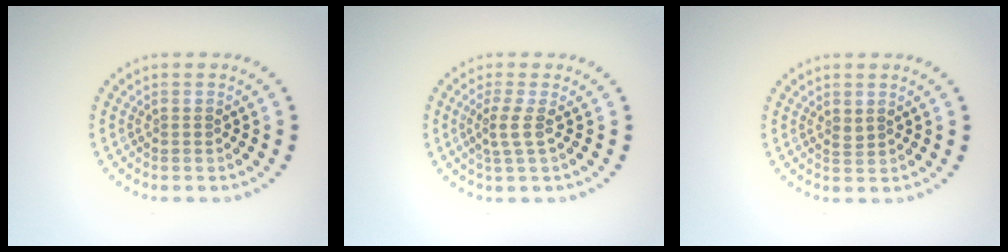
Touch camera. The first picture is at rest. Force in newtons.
{"total": 1.8, "press": 1.3, "slide": 1.2}
{"total": 0.6, "press": 0.5, "slide": 0.3}